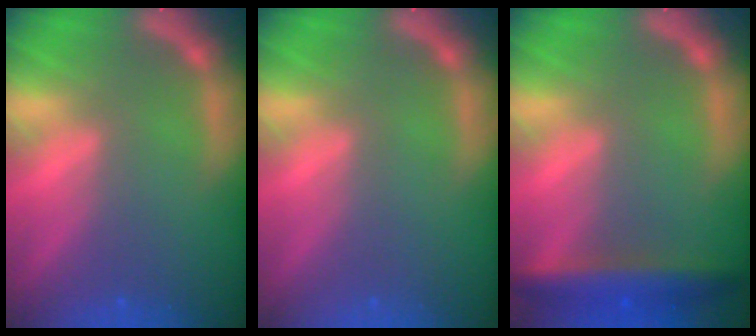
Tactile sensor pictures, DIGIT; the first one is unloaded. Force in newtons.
{"total": 0.0}
{"total": 5.0}